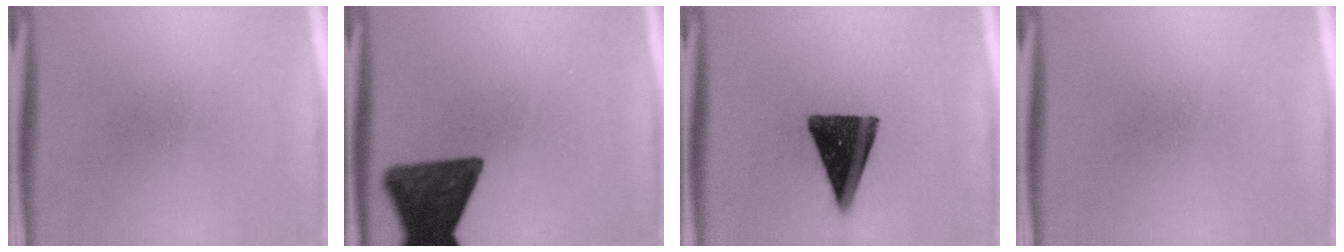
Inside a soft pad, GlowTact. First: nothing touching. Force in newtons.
{"total": 13.7}
{"total": 14.3}
{"total": 0.0}